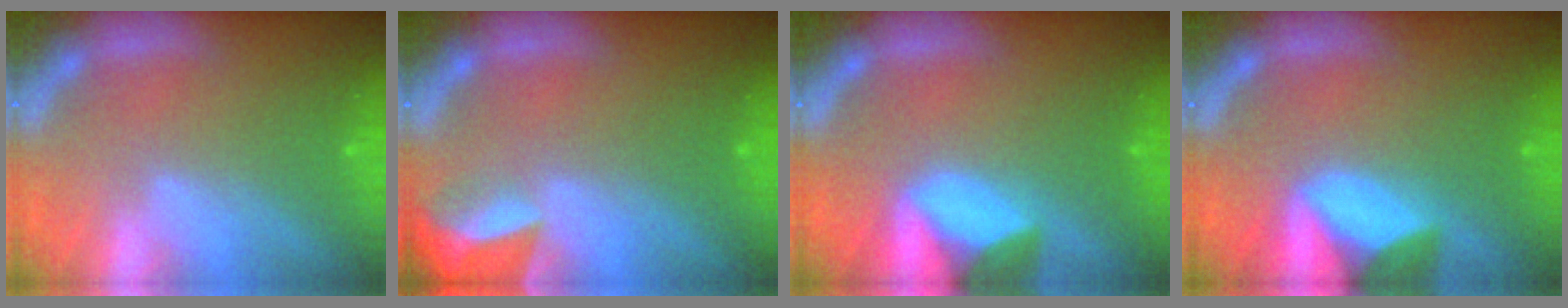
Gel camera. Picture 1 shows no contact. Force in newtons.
{"total": 5.5}
{"total": 6.9}
{"total": 8.0}